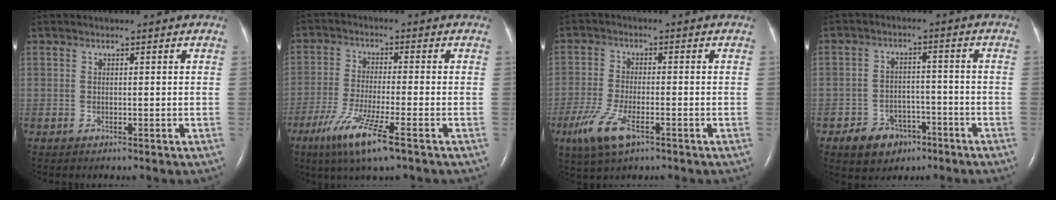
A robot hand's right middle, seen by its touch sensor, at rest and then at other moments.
{"total": 9.4, "force": [-5.3, 0.3, 7.8], "torque": [-0.157, -0.026, -0.099]}
{"total": 7.3, "force": [-3.9, 2.1, 5.8], "torque": [-0.131, -0.016, -0.070]}
{"total": 6.5, "force": [-3.9, 4.6, 2.4], "torque": [-0.042, 0.007, -0.053]}